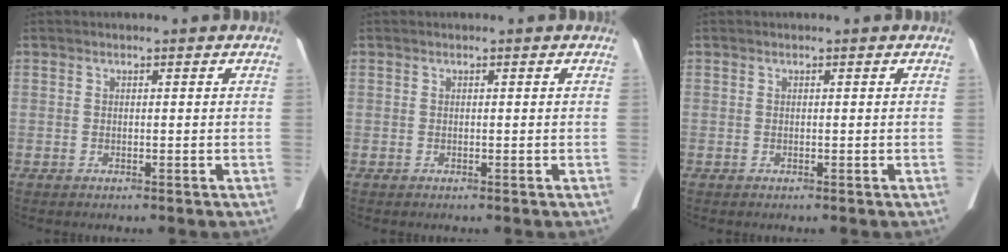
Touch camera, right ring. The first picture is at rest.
{"total": 0.0}
{"total": 0.0}